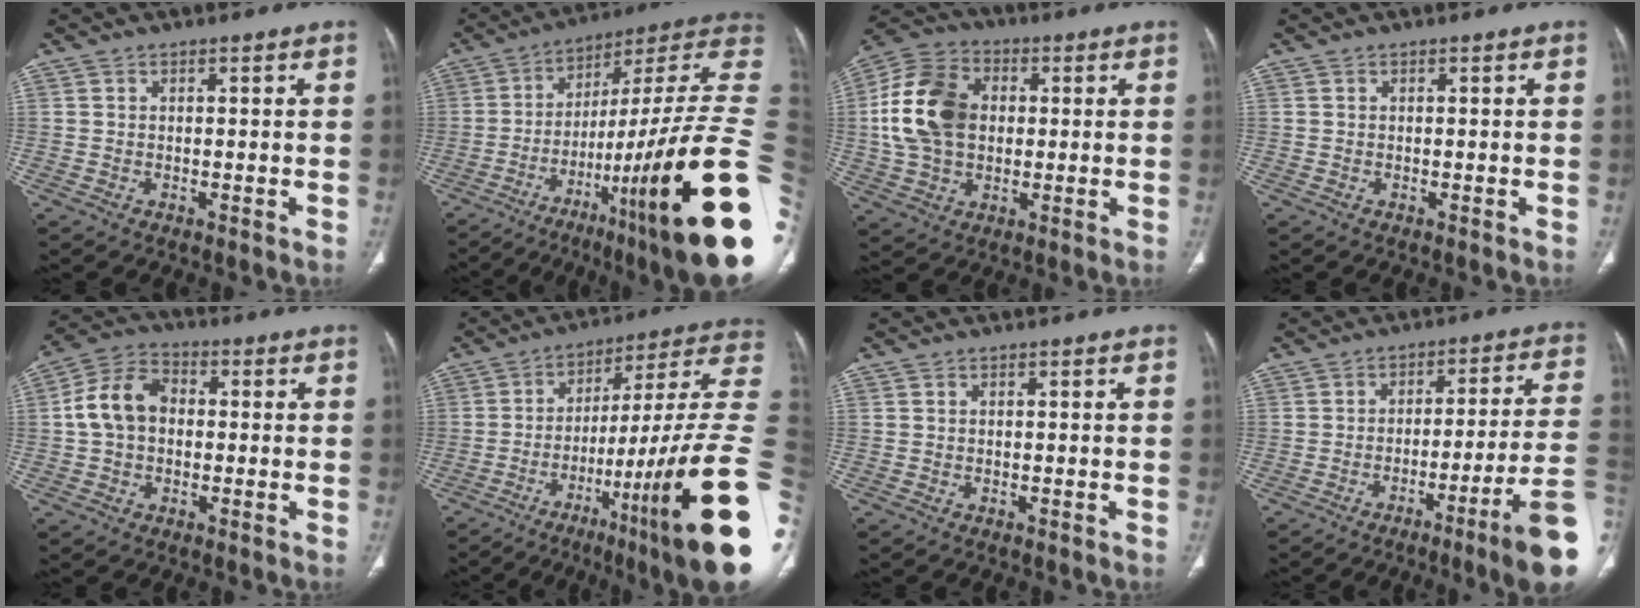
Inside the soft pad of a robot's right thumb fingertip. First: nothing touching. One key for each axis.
{"total": 35.4, "fx": -9.0, "fy": 8.0, "fz": 33.3, "tx": -0.385, "ty": 0.061, "tz": -0.140}
{"total": 16.4, "fx": 1.5, "fy": 11.8, "fz": 11.3, "tx": -0.202, "ty": 0.020, "tz": 0.023}
{"total": 0.0}
{"total": 9.9, "fx": 0.3, "fy": 7.3, "fz": 6.6, "tx": -0.116, "ty": 0.029, "tz": -0.005}
{"total": 27.3, "fx": -8.9, "fy": 3.7, "fz": 25.6, "tx": -0.303, "ty": 0.041, "tz": -0.131}
{"total": 0.0}
{"total": 15.0, "fx": -6.5, "fy": -0.7, "fz": 13.5, "tx": -0.156, "ty": 0.035, "tz": -0.097}